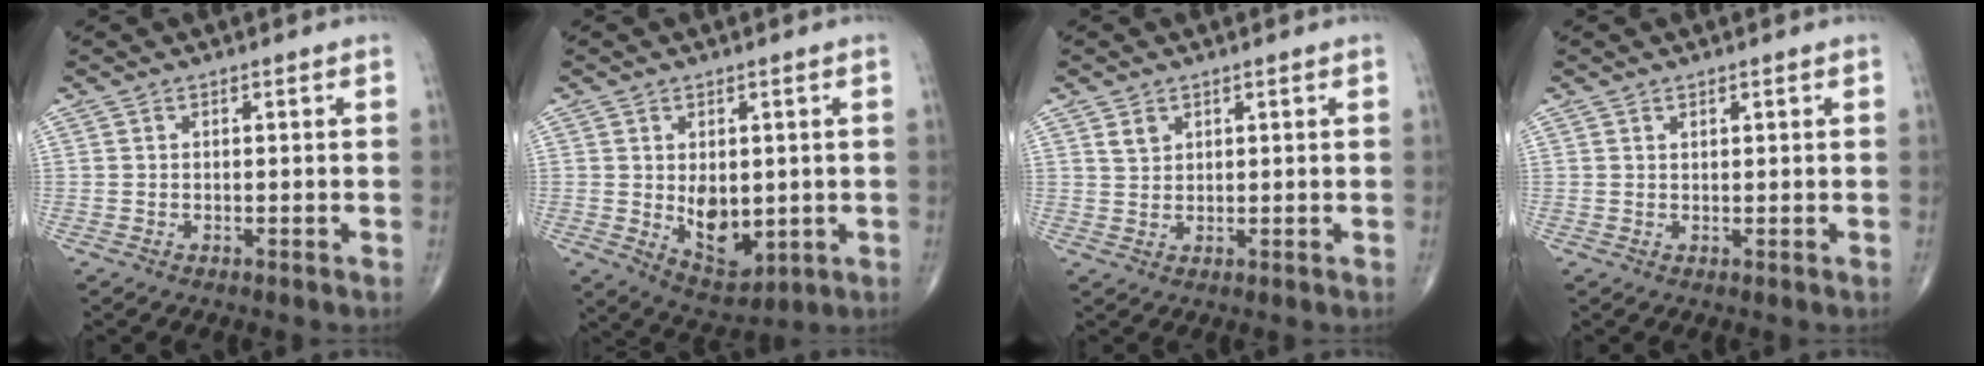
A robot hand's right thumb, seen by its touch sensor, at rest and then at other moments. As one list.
[{"total": 9.4, "force": [-0.5, 5.9, 7.3], "torque": [-0.083, -0.016, 0.014]}, {"total": 2.2, "force": [1.3, 1.5, 0.9], "torque": [-0.009, -0.008, 0.027]}, {"total": 0.7, "force": [0.5, 0.3, 0.4], "torque": [-0.003, -0.004, 0.008]}]